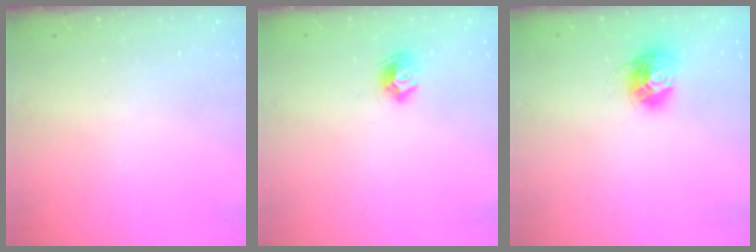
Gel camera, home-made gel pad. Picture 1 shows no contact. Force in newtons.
{"total": 8.1, "press": 8.1, "slide": 0.1}
{"total": 11.9, "press": 11.9, "slide": 1.0}